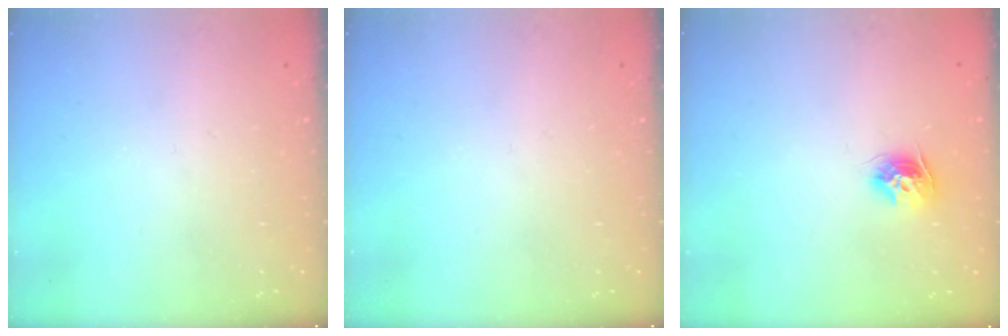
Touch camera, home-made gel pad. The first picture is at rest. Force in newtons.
{"total": 0.0}
{"total": 9.6, "press": 9.6, "slide": 0.7}